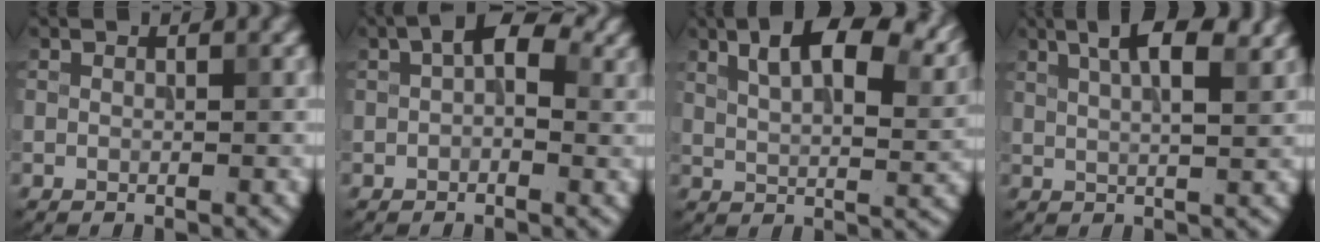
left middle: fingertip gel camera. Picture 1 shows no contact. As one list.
[{"total": 4.4, "force": [1.4, 2.4, 3.4], "torque": [-0.042, 0.008, 0.015]}, {"total": 9.6, "force": [5.4, 4.0, 6.9], "torque": [-0.114, 0.015, 0.086]}, {"total": 5.4, "force": [2.7, 1.9, 4.3], "torque": [-0.051, 0.019, 0.026]}]